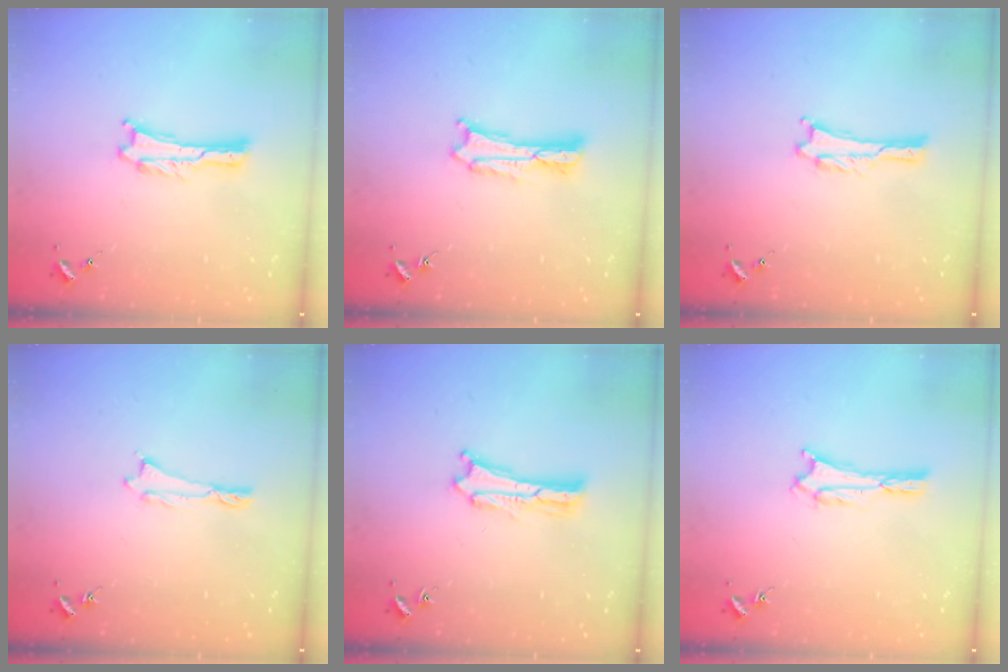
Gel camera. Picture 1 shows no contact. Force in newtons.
{"total": 1.8, "press": 1.8, "slide": 0.3}
{"total": 0.6, "press": 0.6, "slide": 0.1}
{"total": 0.0}
{"total": 1.2, "press": 1.2, "slide": 0.2}
{"total": 1.7, "press": 1.7, "slide": 0.3}